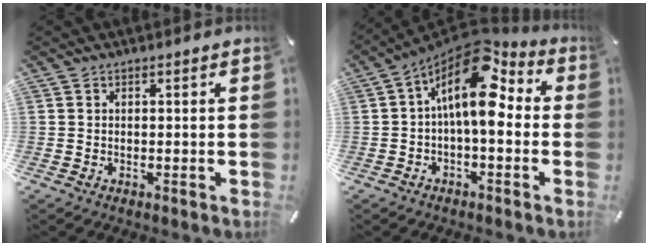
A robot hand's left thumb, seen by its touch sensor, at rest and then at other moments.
{"total": 14.6, "force": [4.4, 6.7, 12.2], "torque": [-0.219, -0.046, 0.069]}